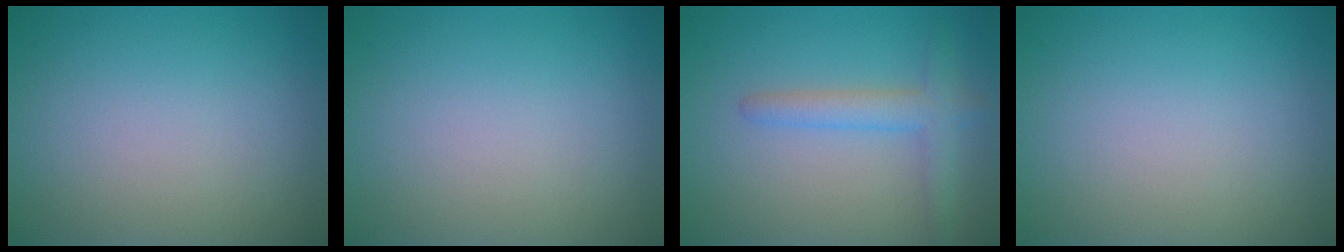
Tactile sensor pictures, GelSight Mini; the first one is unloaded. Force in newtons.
{"total": 0.0}
{"total": 2.8, "press": 2.8, "slide": 0.2}
{"total": 0.0}